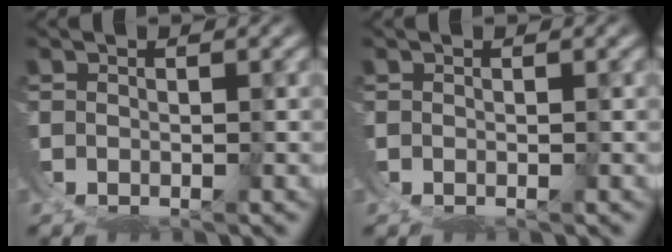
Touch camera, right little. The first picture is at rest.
{"total": 0.0}